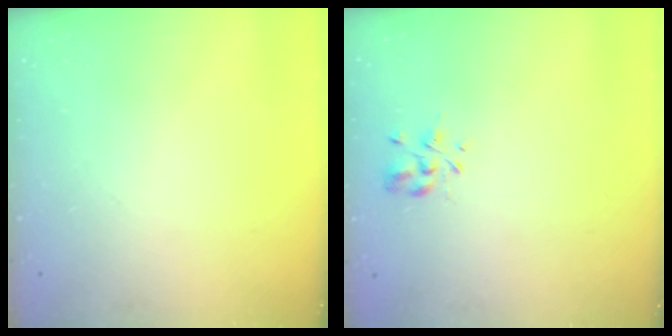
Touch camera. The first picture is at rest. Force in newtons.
{"total": 2.0, "press": 1.8, "slide": 0.9}